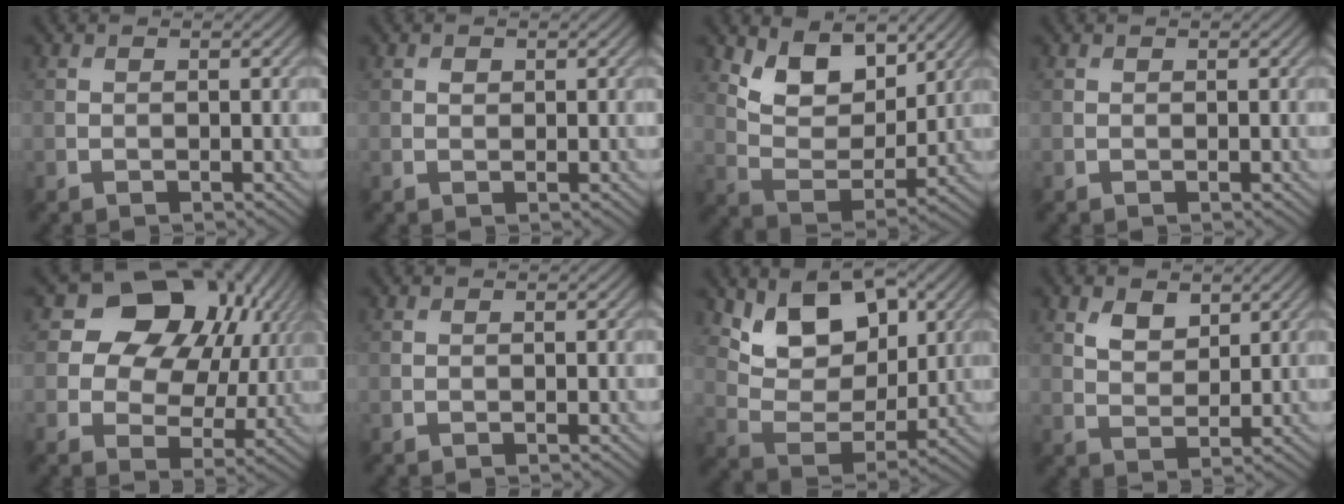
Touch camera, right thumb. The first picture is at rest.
{"total": 0.6, "force": [0.3, 0.5, 0.3], "torque": [-0.004, -0.004, 0.005]}
{"total": 8.3, "force": [5.2, 4.3, 4.8], "torque": [-0.099, -0.017, 0.093]}
{"total": 0.0}
{"total": 14.9, "force": [5.3, 11.0, 8.6], "torque": [-0.150, 0.030, 0.085]}
{"total": 0.0}
{"total": 10.0, "force": [5.0, 5.9, 6.3], "torque": [-0.121, -0.015, 0.086]}
{"total": 3.5, "force": [2.1, 2.0, 1.9], "torque": [-0.042, -0.006, 0.043]}